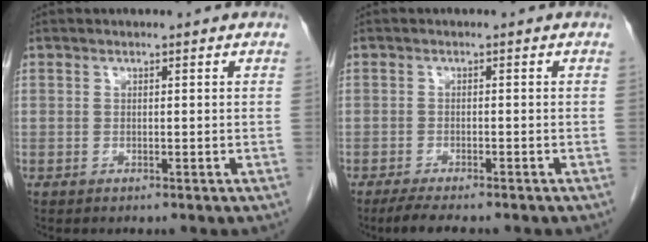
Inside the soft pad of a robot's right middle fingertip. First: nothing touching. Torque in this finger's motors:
{"motor_torque": [0.12, -0.08, 0.02, 0.01]}